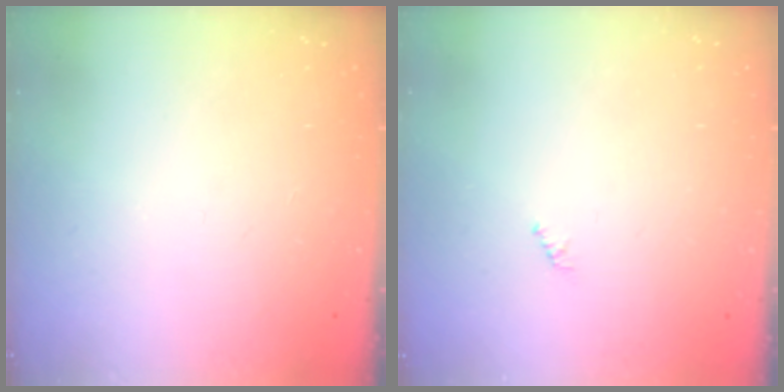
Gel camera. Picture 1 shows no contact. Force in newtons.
{"total": 0.7, "press": 0.7, "slide": 0.3}